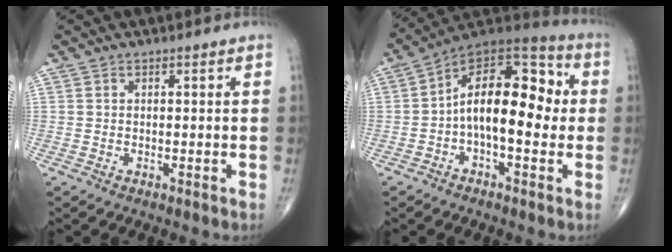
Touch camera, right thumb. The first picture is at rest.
{"total": 17.2, "force": [-0.4, 8.8, 14.8], "torque": [-0.199, 0.051, -0.017]}